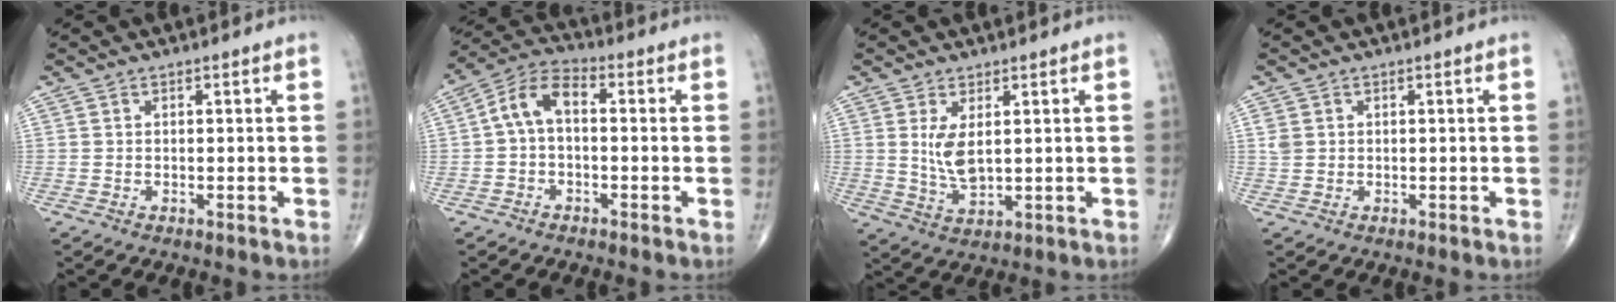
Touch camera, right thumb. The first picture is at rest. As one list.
[{"total": 7.5, "force": [-0.1, 4.2, 6.2], "torque": [-0.112, 0.030, -0.015]}, {"total": 5.6, "force": [1.3, 2.4, 4.8], "torque": [-0.093, -0.018, 0.036]}, {"total": 1.7, "force": [0.4, 1.4, 0.8], "torque": [-0.015, 0.002, 0.012]}]